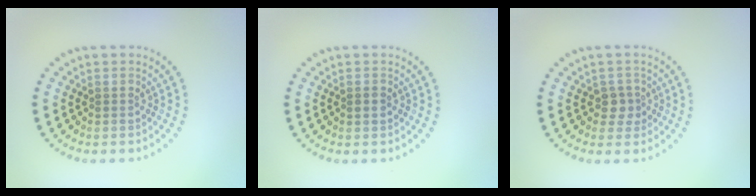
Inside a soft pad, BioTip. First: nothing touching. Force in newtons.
{"total": 1.1, "press": 1.0, "slide": 0.2}
{"total": 1.6, "press": 1.3, "slide": 0.9}